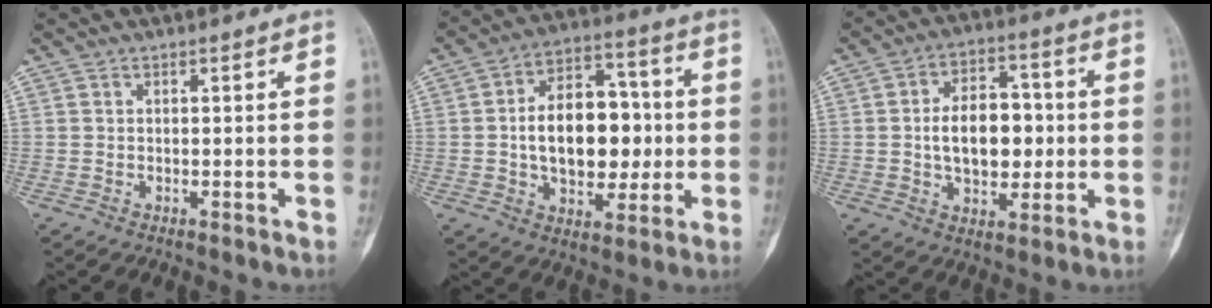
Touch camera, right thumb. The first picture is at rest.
{"total": 18.2, "force": [-0.1, 11.6, 13.9], "torque": [-0.179, 0.028, 0.002]}
{"total": 13.4, "force": [0.0, 8.6, 10.3], "torque": [-0.130, 0.018, 0.004]}